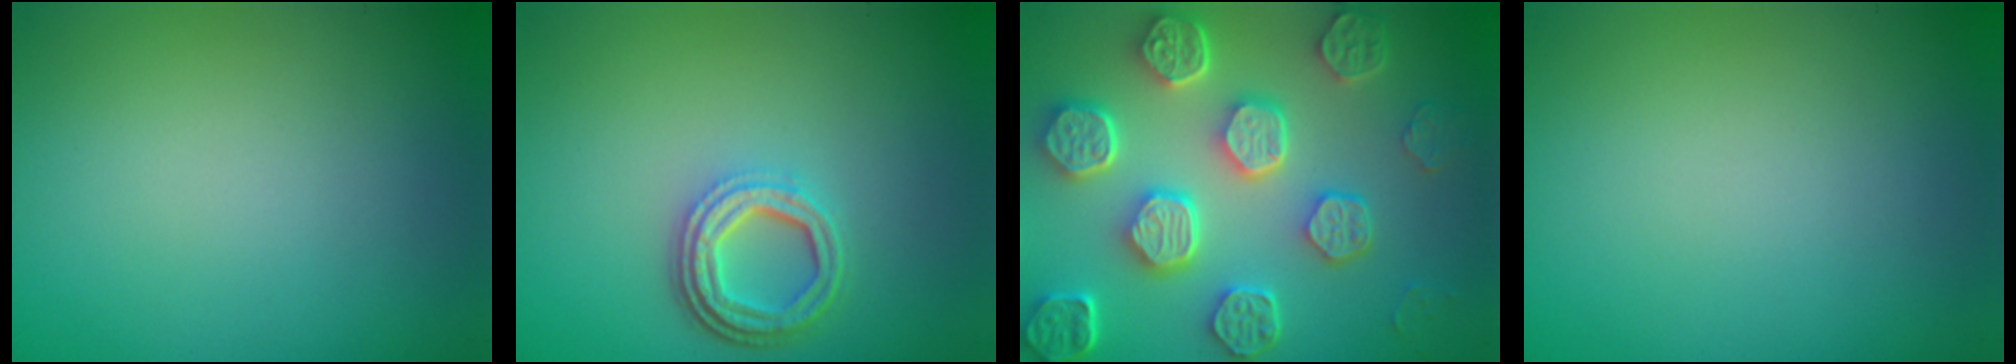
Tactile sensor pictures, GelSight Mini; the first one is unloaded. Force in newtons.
{"total": 4.0, "press": 3.1, "slide": 2.5}
{"total": 8.6, "press": 6.6, "slide": 5.5}
{"total": 0.0}